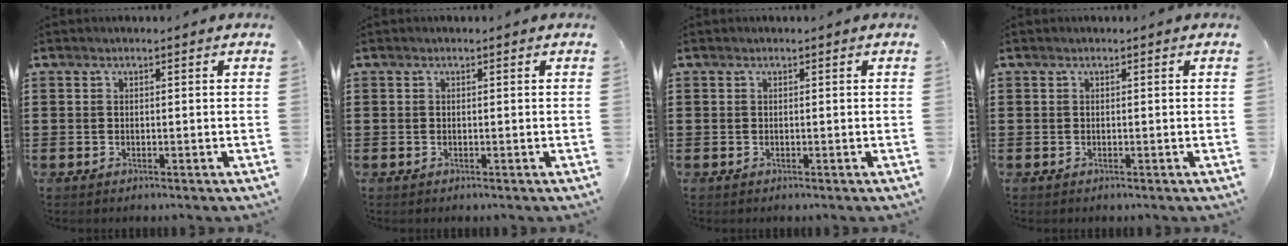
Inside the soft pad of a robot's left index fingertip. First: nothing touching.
{"total": 0.0}
{"total": 0.0}
{"total": 0.0}